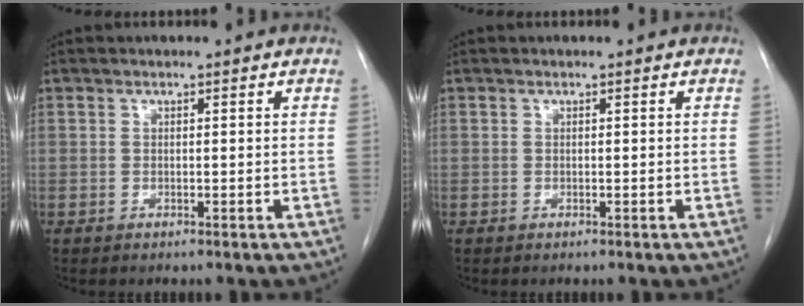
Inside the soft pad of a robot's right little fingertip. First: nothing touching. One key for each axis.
{"total": 0.0}